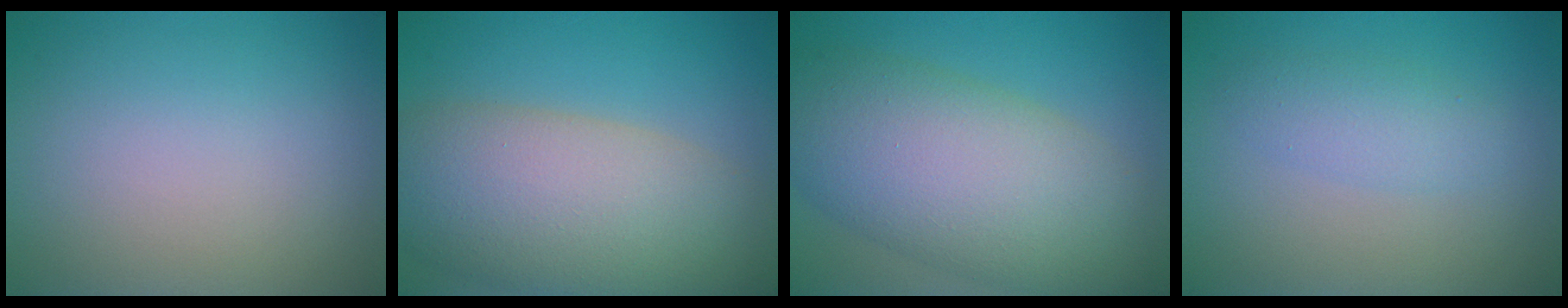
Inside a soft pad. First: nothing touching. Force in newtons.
{"total": 10.8, "press": 10.8, "slide": 0.7}
{"total": 11.2, "press": 11.2, "slide": 0.5}
{"total": 2.3, "press": 2.3, "slide": 0.1}